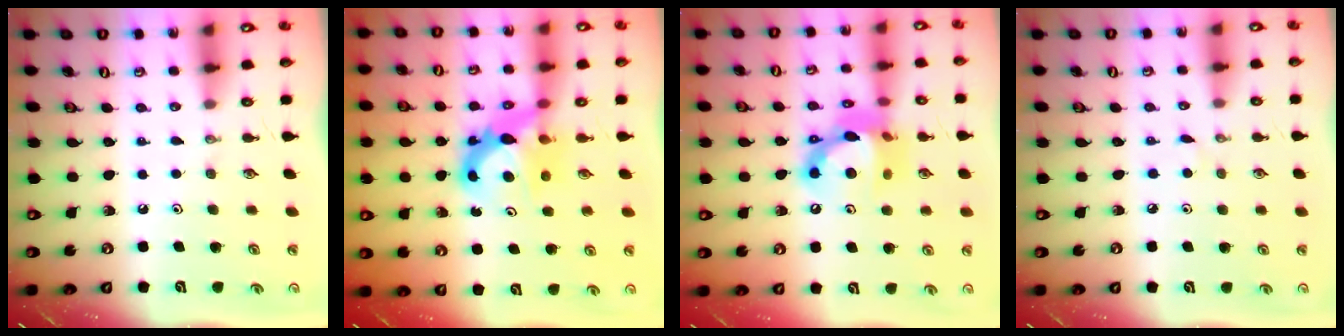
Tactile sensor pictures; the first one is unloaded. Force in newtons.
{"total": 7.8, "press": 7.8, "slide": 0.6}
{"total": 15.0, "press": 15.0, "slide": 0.8}
{"total": 2.1, "press": 2.1, "slide": 0.3}